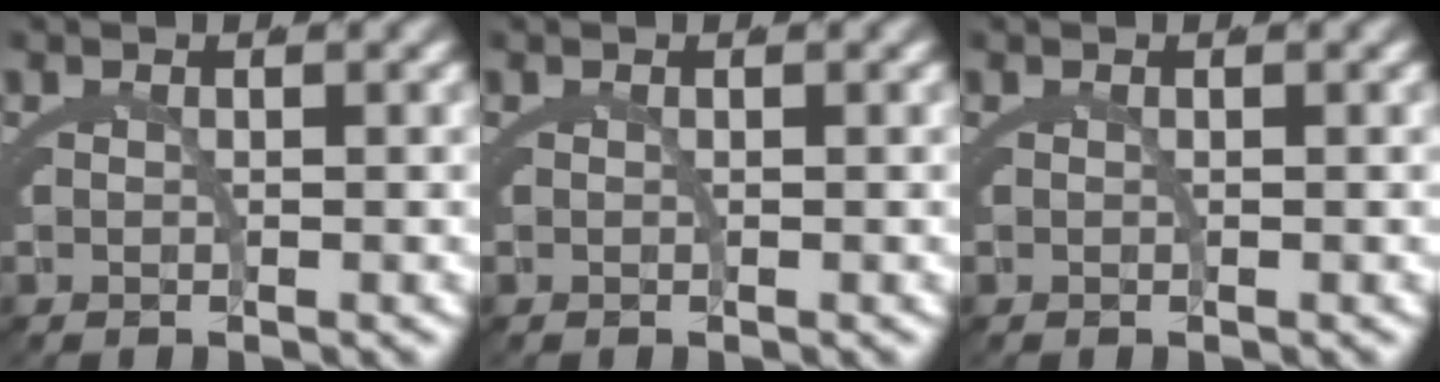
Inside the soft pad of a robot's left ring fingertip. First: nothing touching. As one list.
[{"total": 0.0}, {"total": 0.0}]